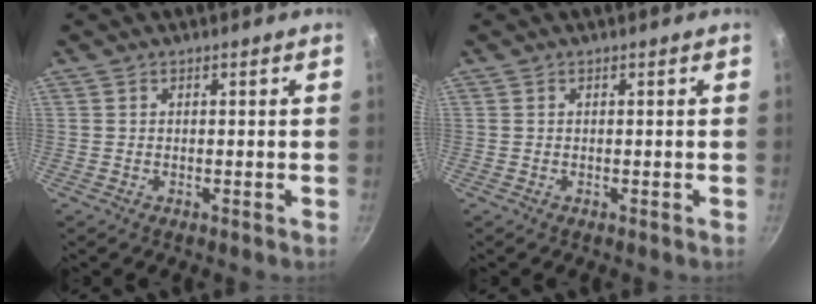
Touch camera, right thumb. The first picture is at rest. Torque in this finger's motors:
{"motor_torque": [-0.02, 0.90, 0.18, 0.10, 0.02]}